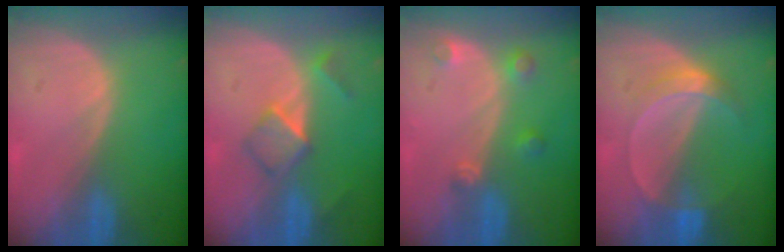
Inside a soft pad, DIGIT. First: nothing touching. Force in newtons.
{"total": 5.2, "press": 4.5, "slide": 2.6}
{"total": 3.2, "press": 2.9, "slide": 1.3}
{"total": 5.0, "press": 4.5, "slide": 2.2}